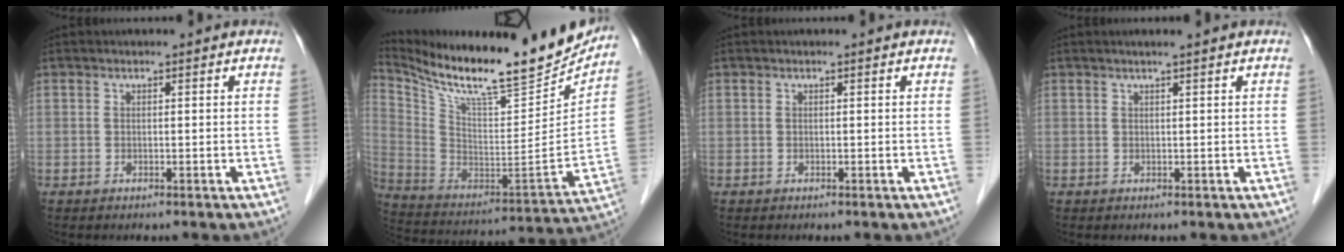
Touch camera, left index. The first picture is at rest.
{"total": 26.0, "force": [22.5, 3.9, 12.4], "torque": [-0.224, -0.050, 0.345]}
{"total": 0.0}
{"total": 1.5, "force": [1.1, -0.3, 1.0], "torque": [-0.016, 0.006, 0.022]}